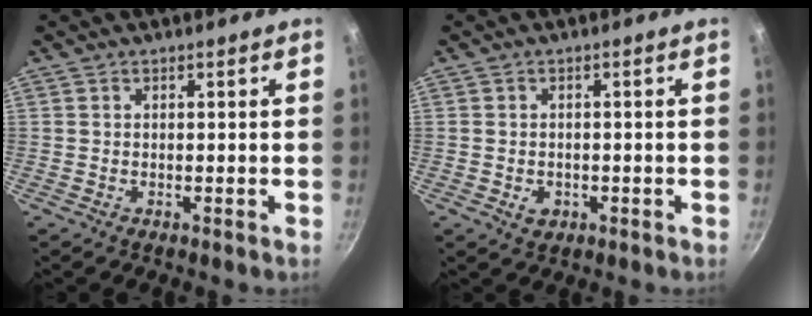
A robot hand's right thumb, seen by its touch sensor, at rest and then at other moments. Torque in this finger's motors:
{"motor_torque": [-0.30, 0.17, -0.23, -0.03, -0.05]}